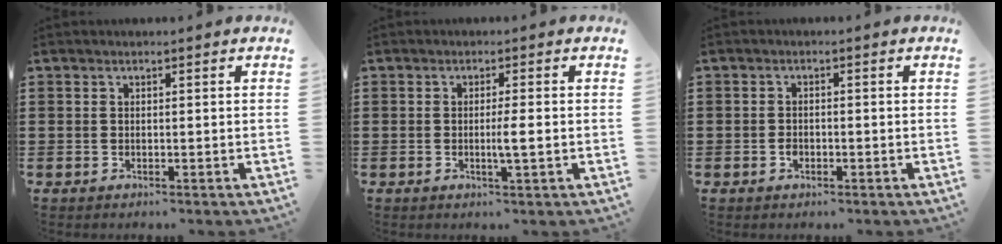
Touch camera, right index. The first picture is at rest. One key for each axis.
{"total": 2.8, "fx": -0.5, "fy": -0.1, "fz": 2.8, "tx": -0.047, "ty": -0.007, "tz": -0.010}
{"total": 1.2, "fx": -0.6, "fy": 0.6, "fz": 0.9, "tx": -0.018, "ty": -0.003, "tz": -0.011}